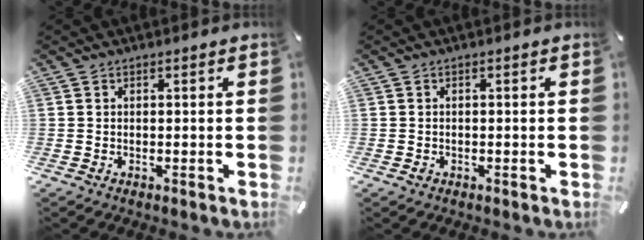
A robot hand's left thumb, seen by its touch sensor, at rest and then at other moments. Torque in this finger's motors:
{"motor_torque": [-0.16, 0.01, -0.05, 0.03, 0.00]}